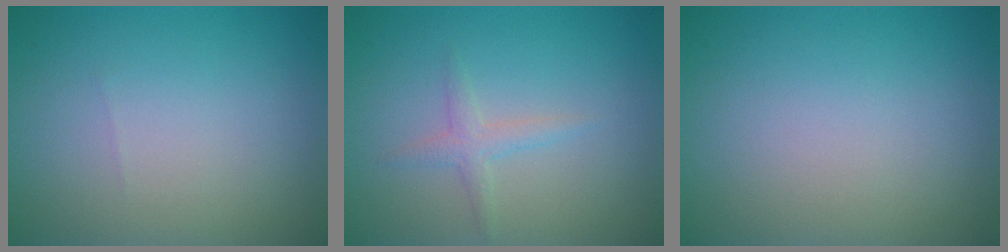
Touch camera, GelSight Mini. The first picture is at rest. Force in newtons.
{"total": 1.5, "press": 1.5, "slide": 0.1}
{"total": 0.0}